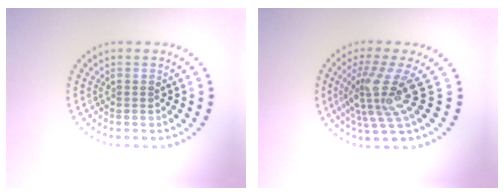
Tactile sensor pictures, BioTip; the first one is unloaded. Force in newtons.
{"total": 4.7, "press": 3.2, "slide": 3.4}